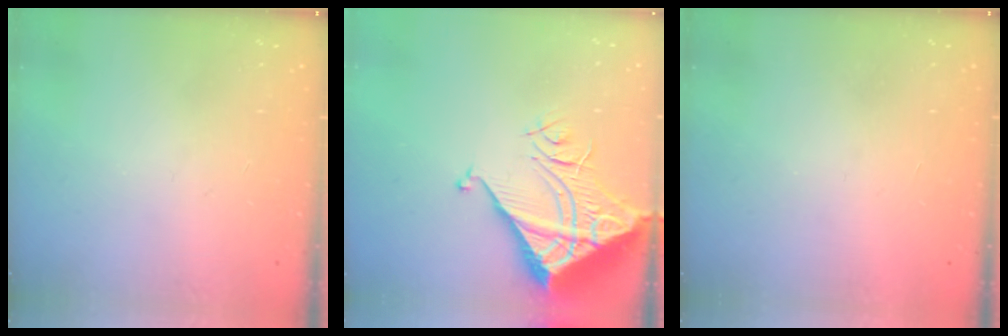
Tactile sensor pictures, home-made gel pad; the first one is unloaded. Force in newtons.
{"total": 9.4, "press": 9.3, "slide": 1.0}
{"total": 1.6, "press": 1.6, "slide": 0.1}